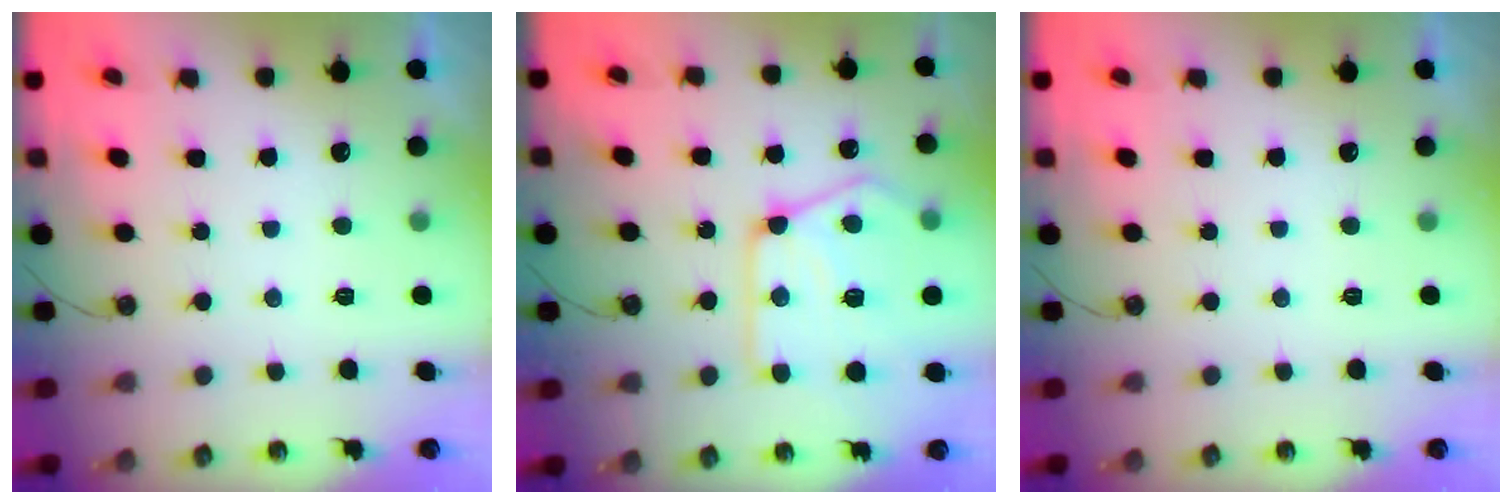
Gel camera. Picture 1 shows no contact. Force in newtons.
{"total": 18.4, "press": 18.2, "slide": 2.3}
{"total": 0.0}